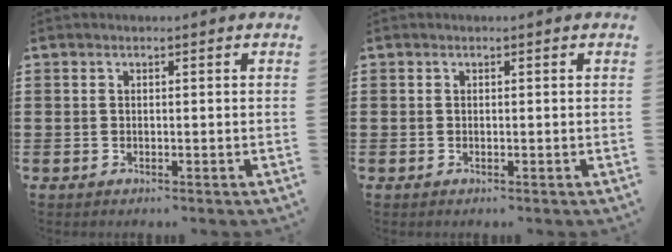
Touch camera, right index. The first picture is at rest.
{"total": 0.0}